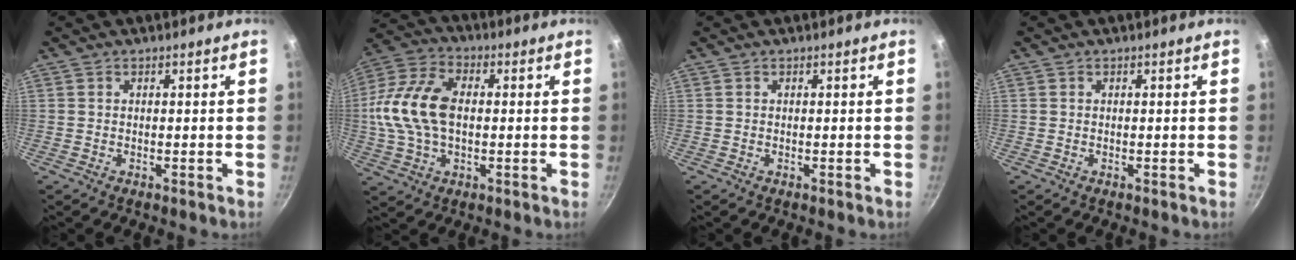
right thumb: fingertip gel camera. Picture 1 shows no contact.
{"total": 15.3, "force": [0.4, 9.6, 12.0], "torque": [-0.225, 0.026, -0.007]}
{"total": 0.0}
{"total": 0.0}